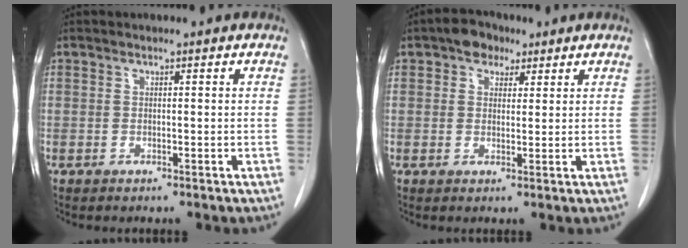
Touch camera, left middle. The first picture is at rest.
{"total": 4.0, "force": [2.4, 2.6, 1.8], "torque": [-0.031, 0.015, 0.040]}